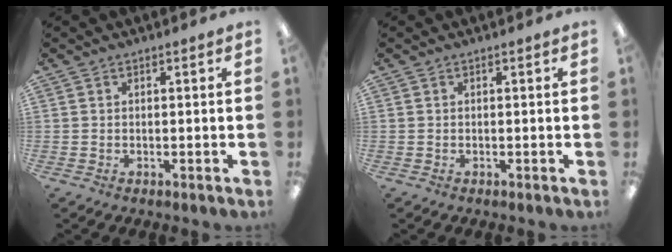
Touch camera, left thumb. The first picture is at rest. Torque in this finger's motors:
{"motor_torque": [0.01, 0.01, 0.00, 0.00, 0.00]}